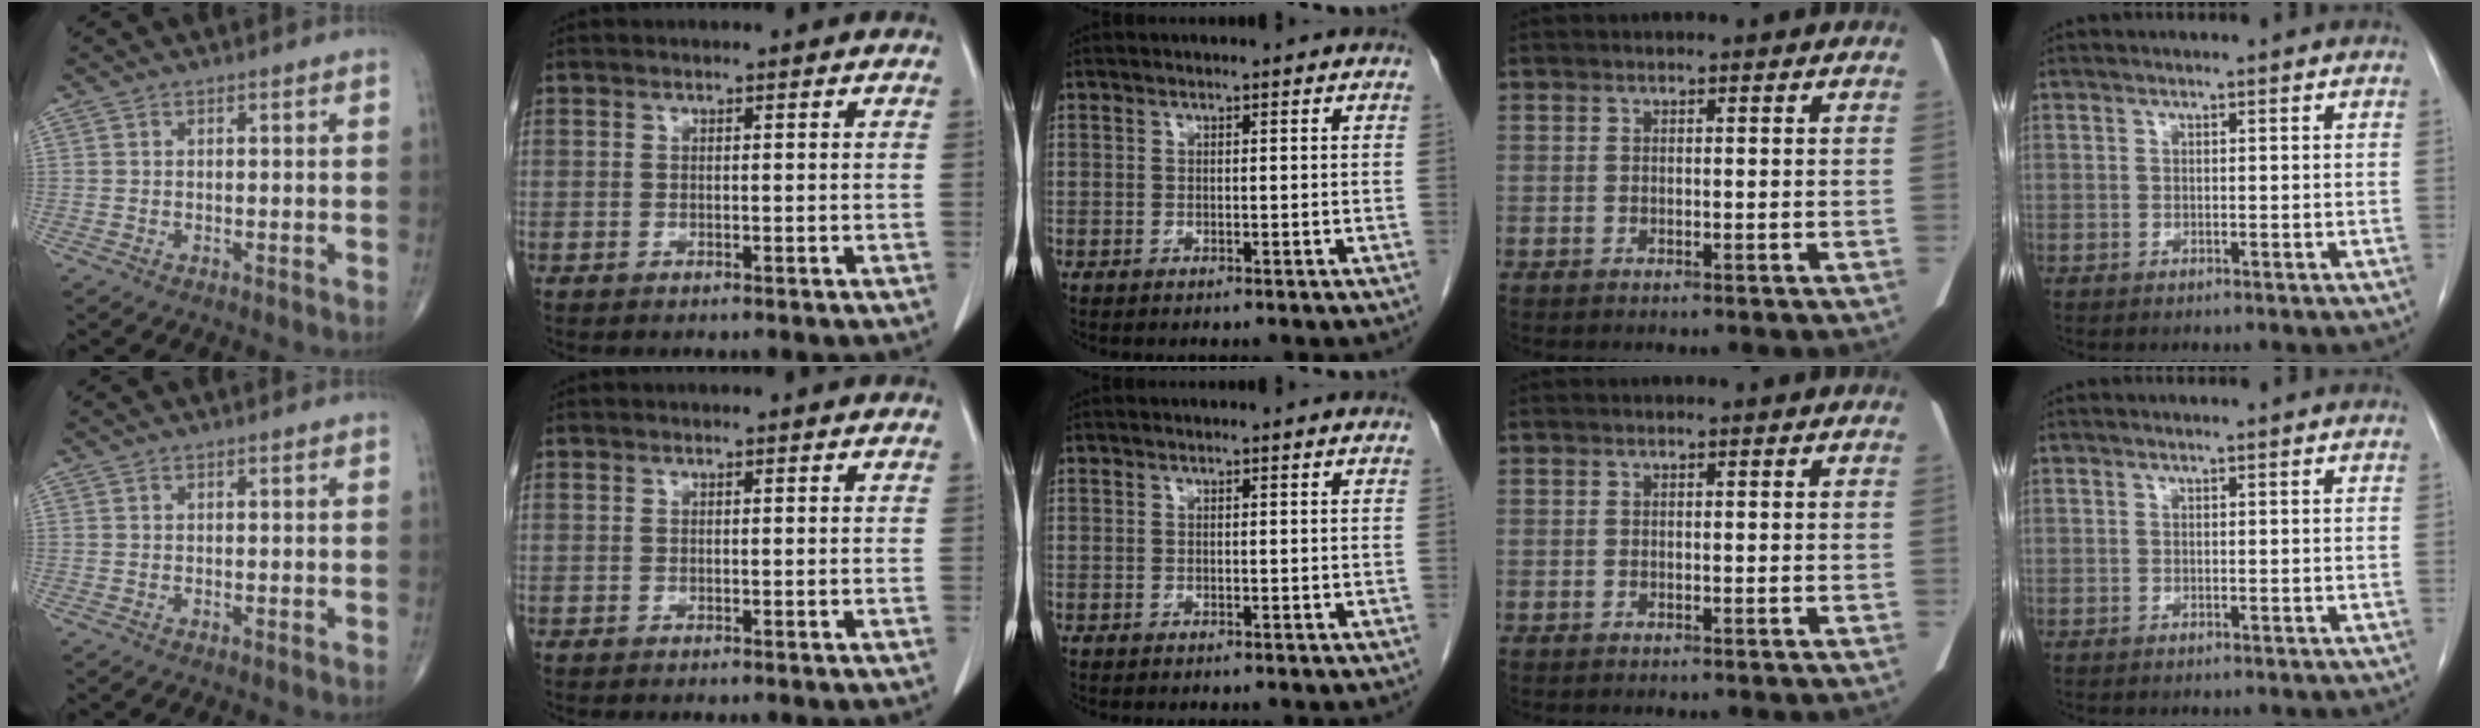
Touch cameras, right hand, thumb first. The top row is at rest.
{}